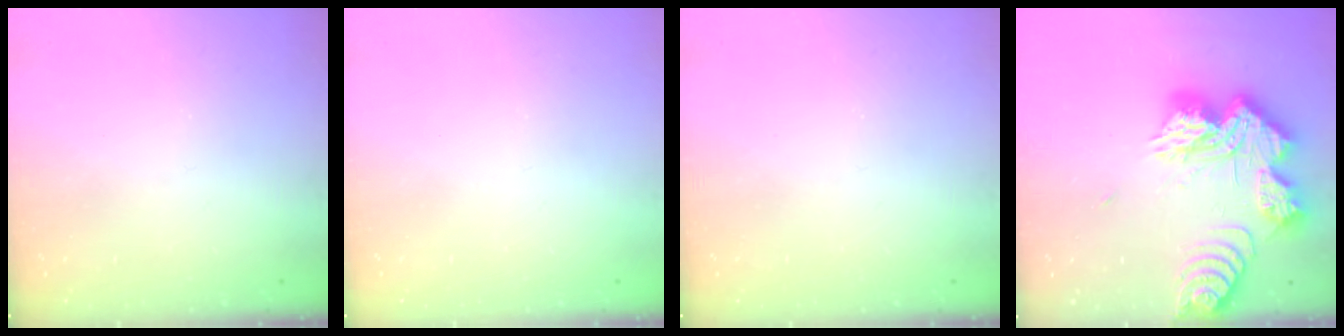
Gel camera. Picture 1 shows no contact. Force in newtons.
{"total": 0.0}
{"total": 0.0}
{"total": 22.4, "press": 22.3, "slide": 1.9}